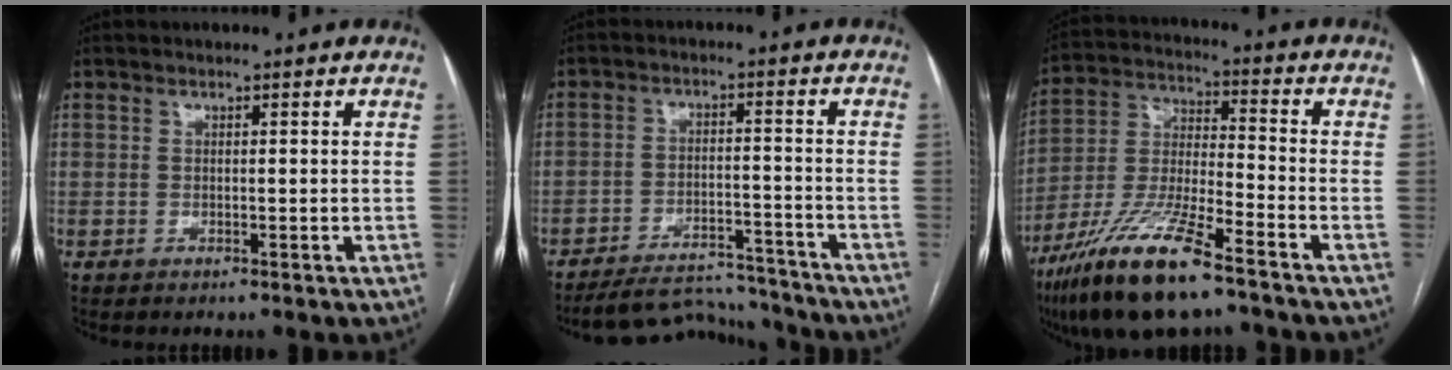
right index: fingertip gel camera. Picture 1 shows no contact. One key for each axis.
{"total": 11.1, "fx": -10.9, "fy": 1.9, "fz": 1.1, "tx": -0.011, "ty": 0.015, "tz": -0.164}
{"total": 16.1, "fx": -10.8, "fy": 2.6, "fz": 11.7, "tx": -0.250, "ty": -0.028, "tz": -0.201}